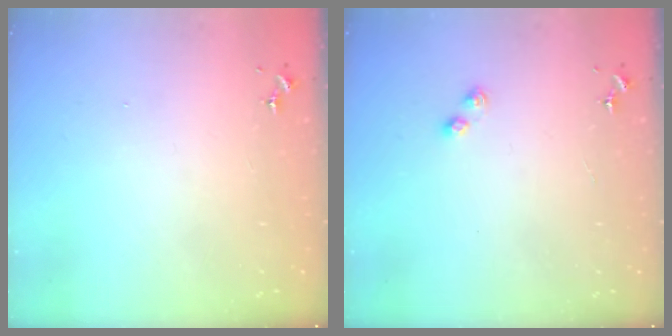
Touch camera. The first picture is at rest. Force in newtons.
{"total": 2.8, "press": 2.8, "slide": 0.3}